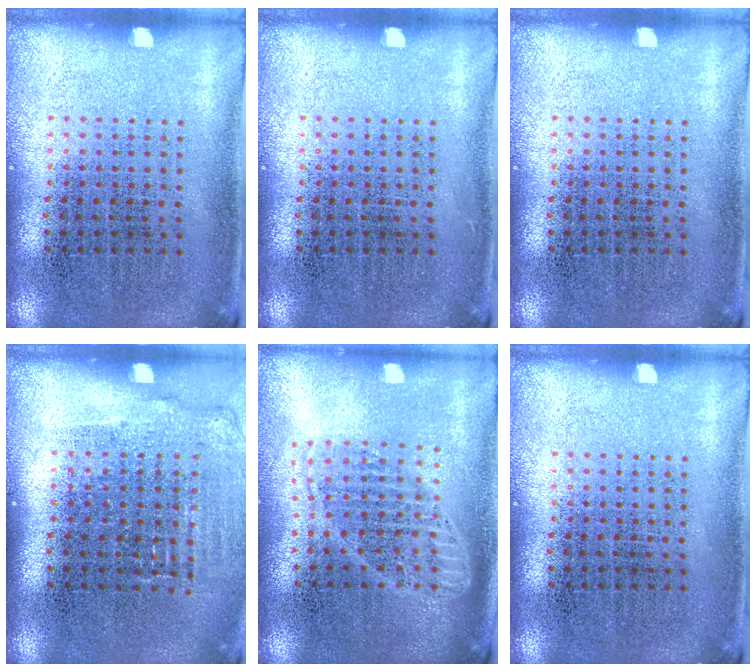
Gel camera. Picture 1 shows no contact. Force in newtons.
{"total": 0.0}
{"total": 0.0}
{"total": 1.1, "press": 1.1, "slide": 0.4}
{"total": 1.8, "press": 1.5, "slide": 1.0}
{"total": 0.0}